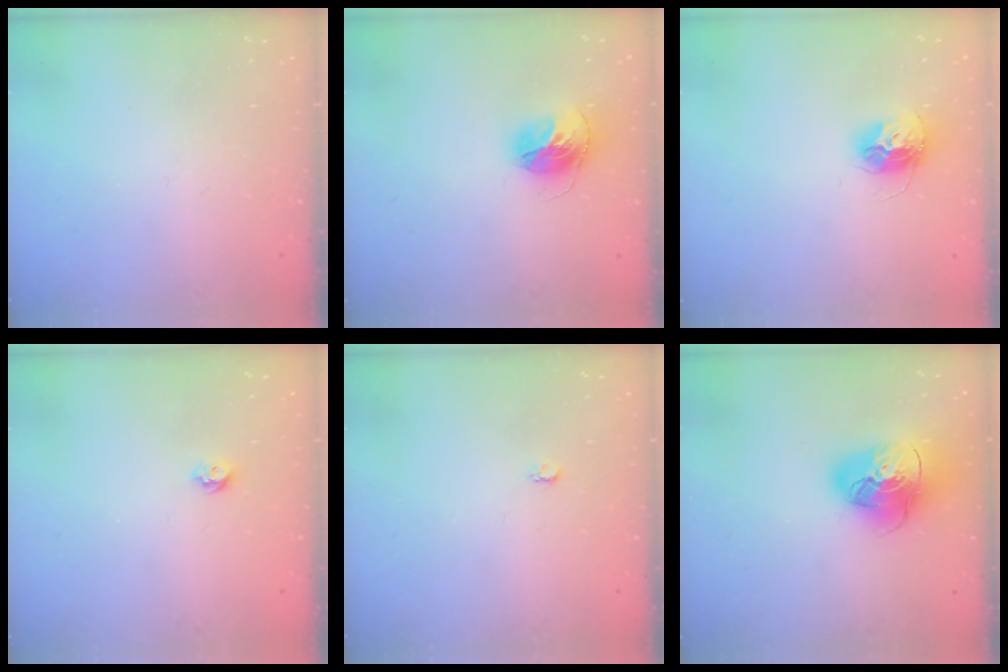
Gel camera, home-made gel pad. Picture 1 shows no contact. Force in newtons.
{"total": 13.9, "press": 13.8, "slide": 1.4}
{"total": 12.4, "press": 12.4, "slide": 1.0}
{"total": 5.3, "press": 5.3, "slide": 0.8}
{"total": 2.6, "press": 2.6, "slide": 0.4}
{"total": 18.0, "press": 17.8, "slide": 2.8}